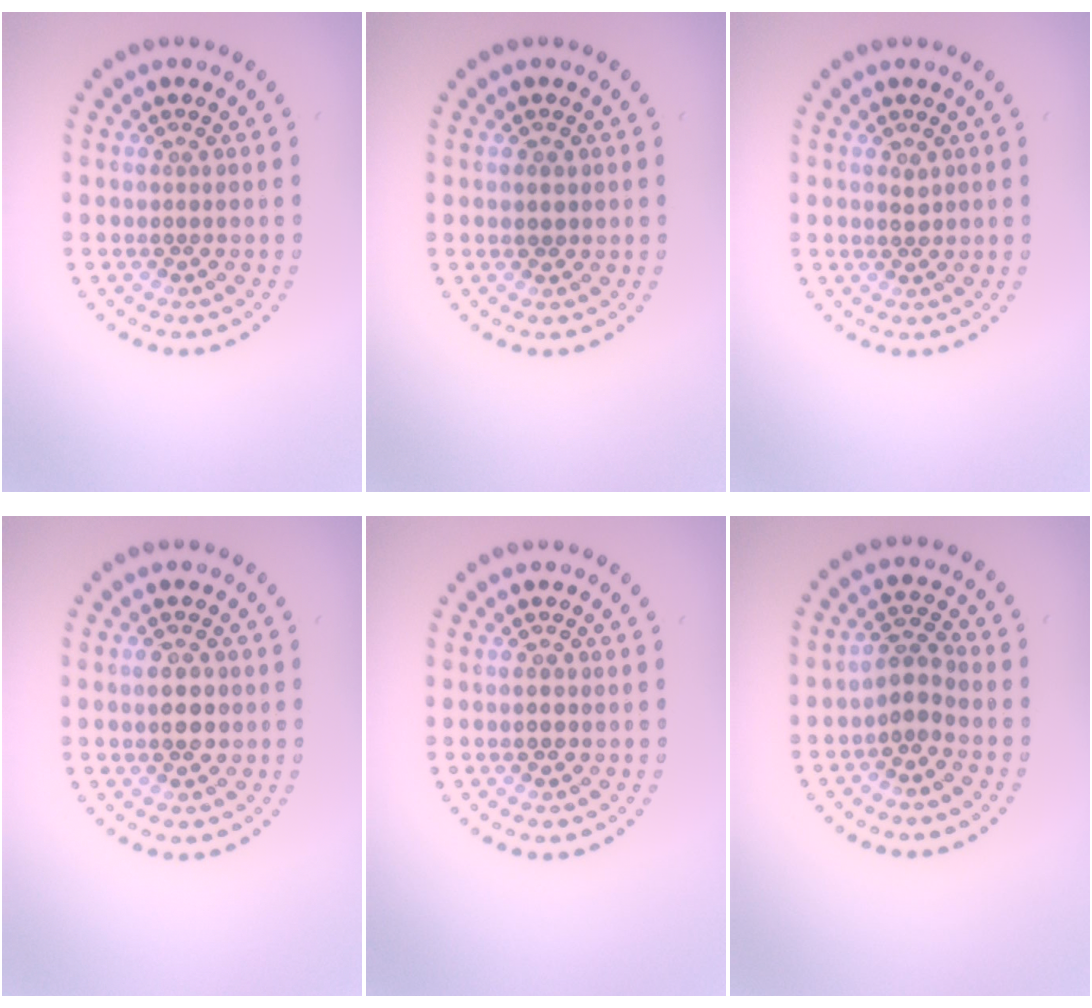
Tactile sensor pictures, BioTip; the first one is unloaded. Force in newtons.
{"total": 1.2, "press": 1.1, "slide": 0.4}
{"total": 1.0, "press": 1.0, "slide": 0.2}
{"total": 2.9, "press": 2.9, "slide": 0.0}
{"total": 1.0, "press": 1.0, "slide": 0.0}
{"total": 2.3, "press": 1.9, "slide": 1.3}